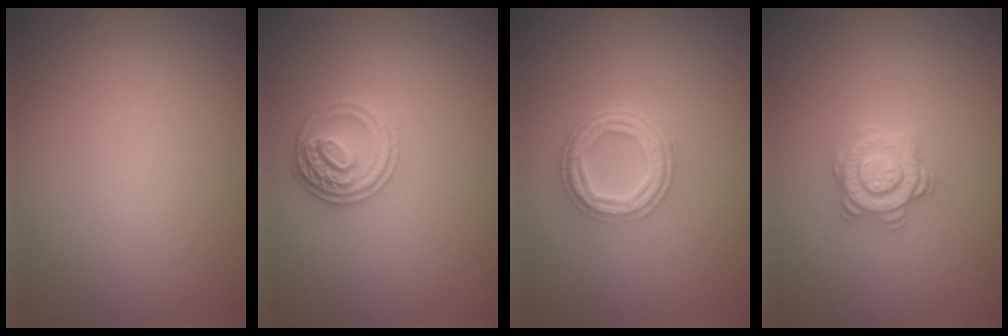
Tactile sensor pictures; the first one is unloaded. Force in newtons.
{"total": 2.9, "press": 2.8, "slide": 0.7}
{"total": 5.0, "press": 3.5, "slide": 3.5}
{"total": 2.9, "press": 2.8, "slide": 0.6}